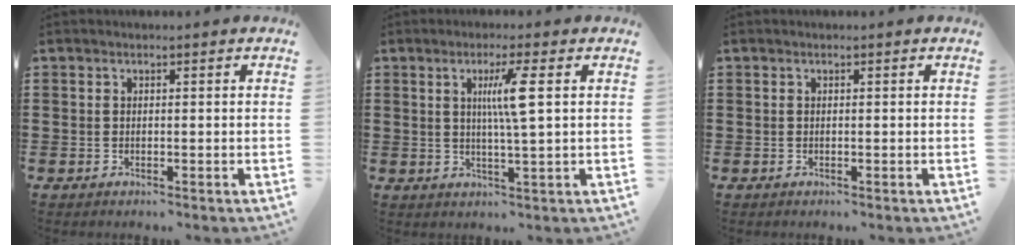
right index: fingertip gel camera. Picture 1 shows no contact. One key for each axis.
{"total": 5.6, "fx": 1.4, "fy": -0.1, "fz": 5.4, "tx": -0.106, "ty": -0.002, "tz": 0.018}
{"total": 0.0}